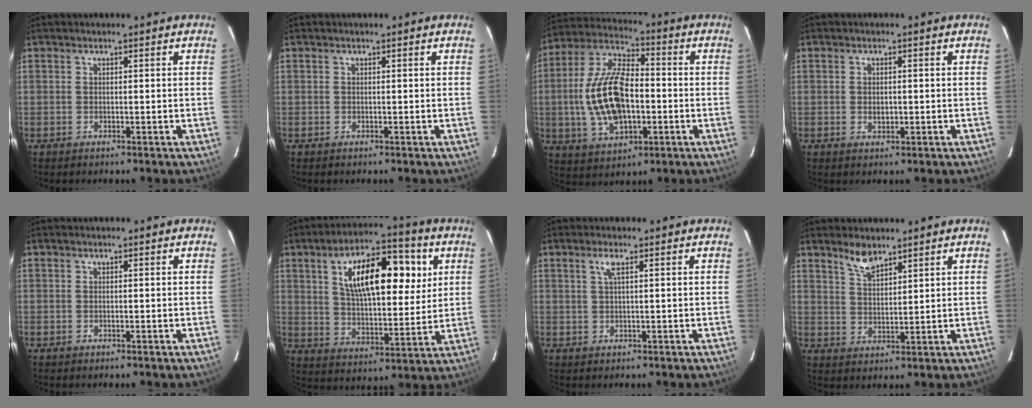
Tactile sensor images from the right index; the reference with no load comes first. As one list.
[{"total": 0.0}, {"total": 17.1, "force": [-2.0, 8.8, 14.5], "torque": [-0.302, 0.009, -0.031]}, {"total": 1.8, "force": [-0.2, 1.3, 1.3], "torque": [-0.019, 0.000, -0.002]}, {"total": 0.0}, {"total": 18.6, "force": [6.6, 8.0, 15.4], "torque": [-0.262, 0.025, 0.108]}, {"total": 1.9, "force": [0.9, 0.0, 1.7], "torque": [-0.035, 0.003, 0.017]}, {"total": 4.5, "force": [3.7, 1.3, 2.1], "torque": [-0.038, 0.004, 0.073]}]